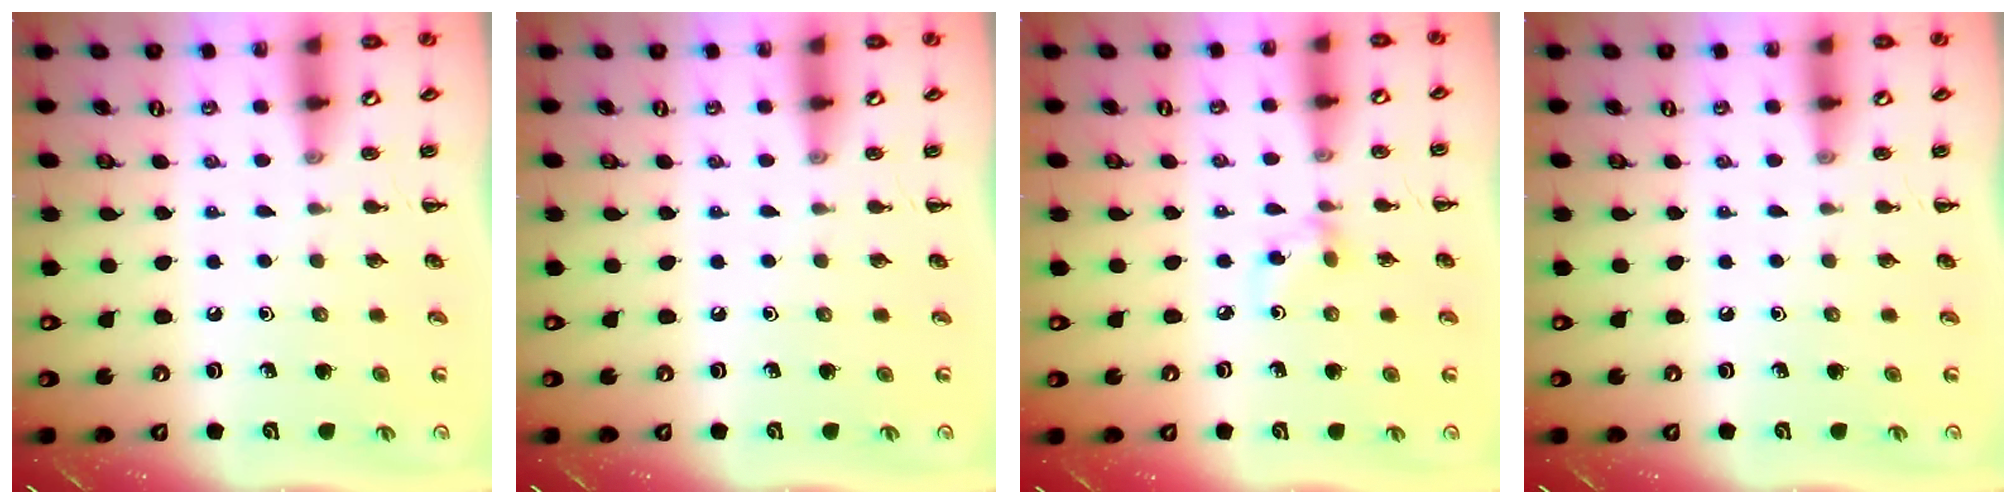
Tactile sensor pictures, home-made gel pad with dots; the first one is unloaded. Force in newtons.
{"total": 0.0}
{"total": 3.5, "press": 3.4, "slide": 0.7}
{"total": 0.0}